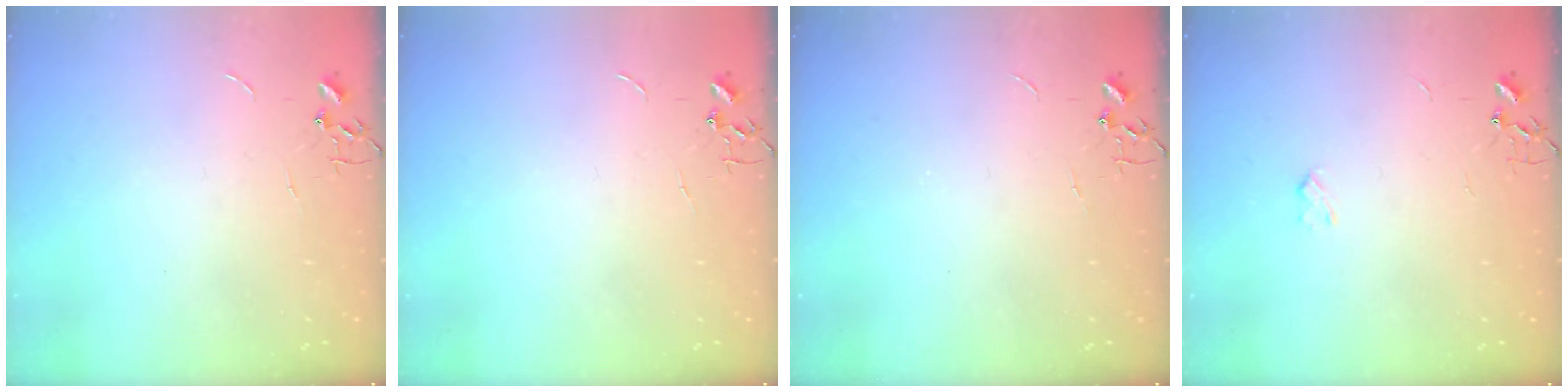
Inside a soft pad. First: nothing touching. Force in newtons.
{"total": 0.0}
{"total": 0.0}
{"total": 2.4, "press": 2.4, "slide": 0.4}